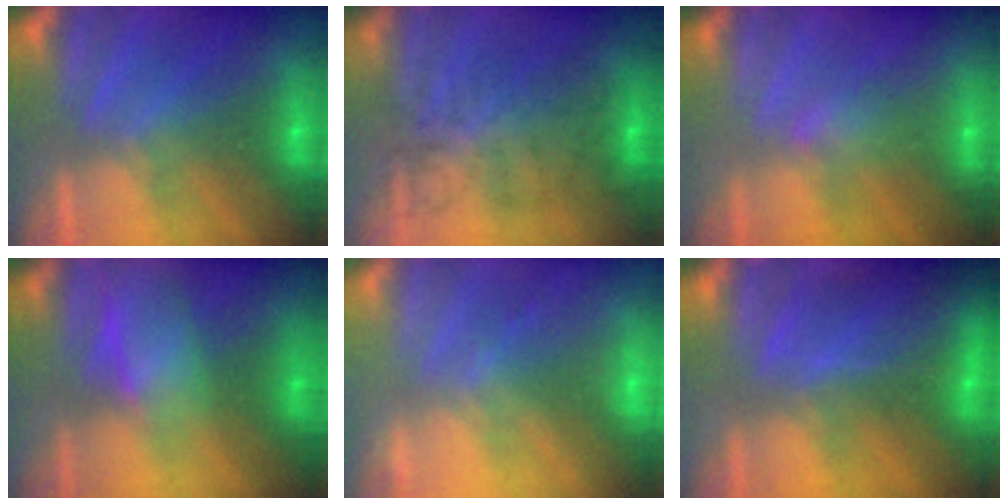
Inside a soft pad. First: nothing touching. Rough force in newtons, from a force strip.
{"total": 4.5}
{"total": 2.7}
{"total": 2.9}
{"total": 2.4}
{"total": 9.4}